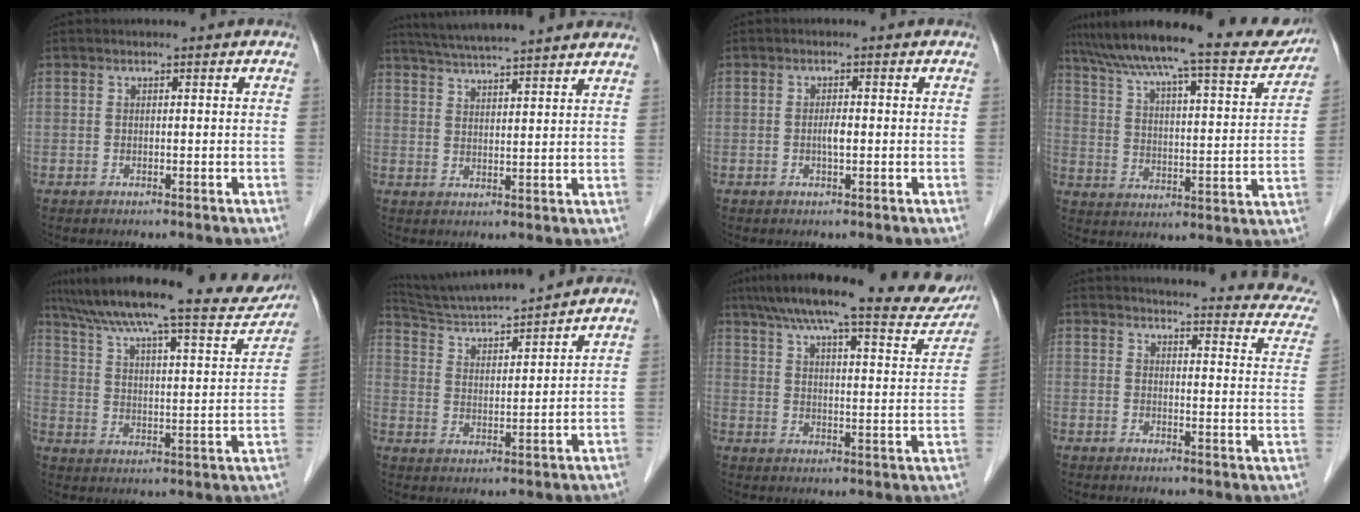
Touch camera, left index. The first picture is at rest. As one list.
[{"total": 17.9, "force": [15.9, 0.6, 8.2], "torque": [-0.136, 0.025, 0.215]}, {"total": 1.6, "force": [-0.5, 0.2, 1.5], "torque": [-0.029, -0.003, -0.010]}, {"total": 23.3, "force": [20.3, 3.0, 11.1], "torque": [-0.180, -0.018, 0.277]}, {"total": 23.7, "force": [20.5, 3.2, 11.4], "torque": [-0.186, -0.018, 0.280]}, {"total": 12.1, "force": [11.4, -0.6, 4.2], "torque": [-0.082, 0.007, 0.194]}, {"total": 20.7, "force": [17.6, 2.9, 10.5], "torque": [-0.150, -0.008, 0.225]}, {"total": 18.3, "force": [17.0, 2.6, 6.2], "torque": [-0.055, -0.059, 0.165]}]